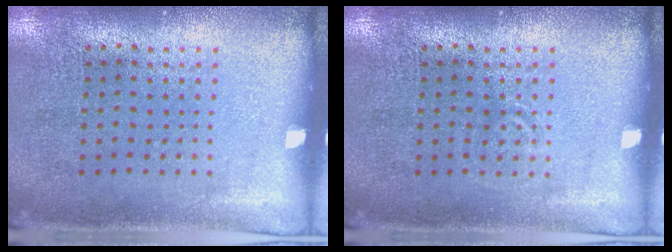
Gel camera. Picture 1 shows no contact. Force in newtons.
{"total": 0.8, "press": 0.7, "slide": 0.2}